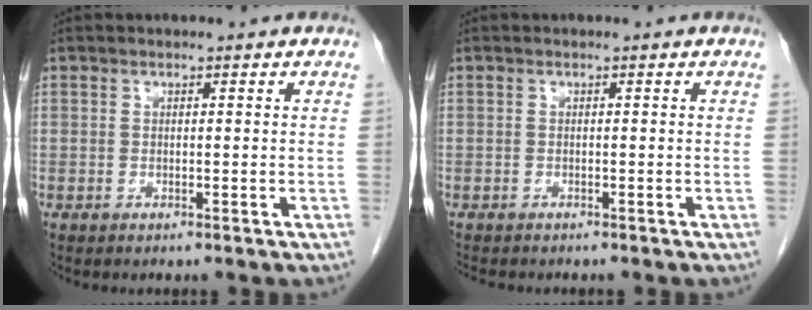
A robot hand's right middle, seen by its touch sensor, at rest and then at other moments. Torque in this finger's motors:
{"motor_torque": [0.08, -0.05, -0.02, -0.01]}